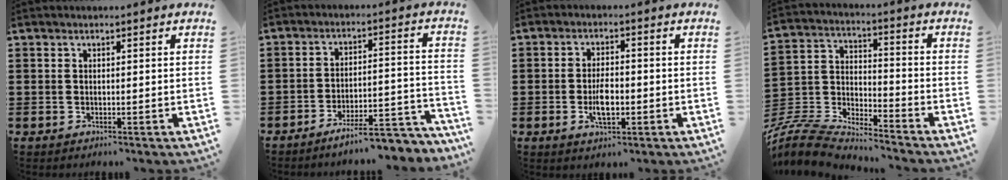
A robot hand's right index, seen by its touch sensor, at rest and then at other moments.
{"total": 7.3, "force": [-6.4, 0.5, 3.4], "torque": [-0.046, 0.005, -0.119]}
{"total": 4.8, "force": [-1.1, 2.1, 4.2], "torque": [-0.086, 0.000, -0.022]}
{"total": 7.1, "force": [-6.9, 1.0, 1.3], "torque": [-0.049, -0.007, -0.146]}